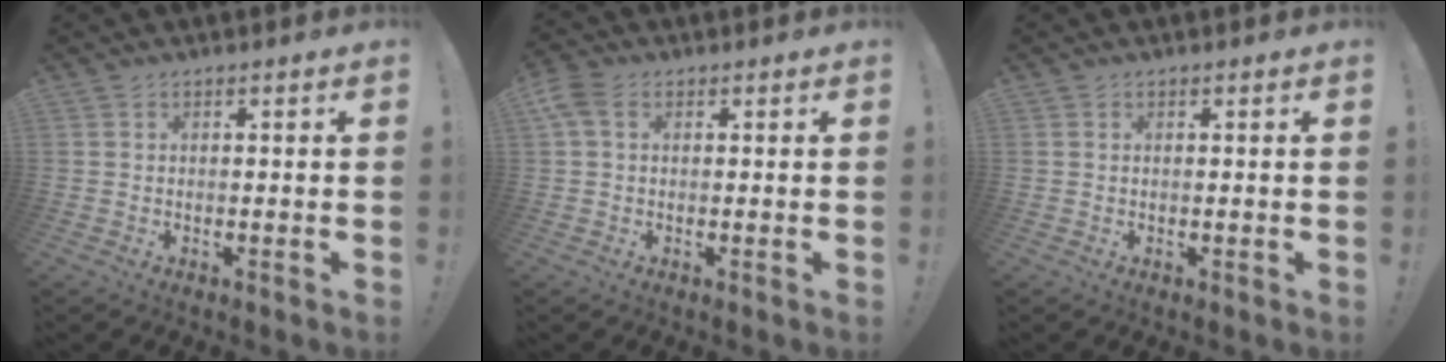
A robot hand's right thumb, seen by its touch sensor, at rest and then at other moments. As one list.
[{"total": 4.5, "force": [1.7, 2.9, 3.0], "torque": [-0.068, 0.001, 0.035]}, {"total": 0.0}]